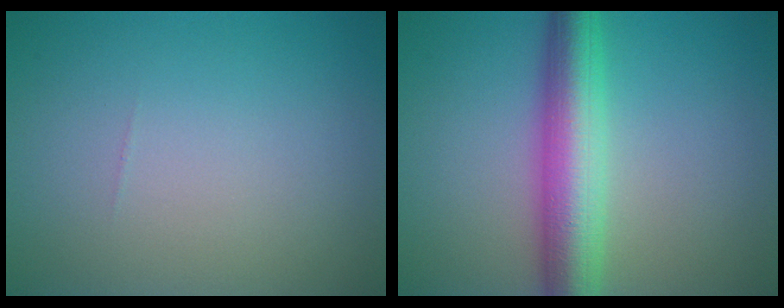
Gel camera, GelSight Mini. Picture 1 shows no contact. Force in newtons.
{"total": 7.1, "press": 7.1, "slide": 0.3}